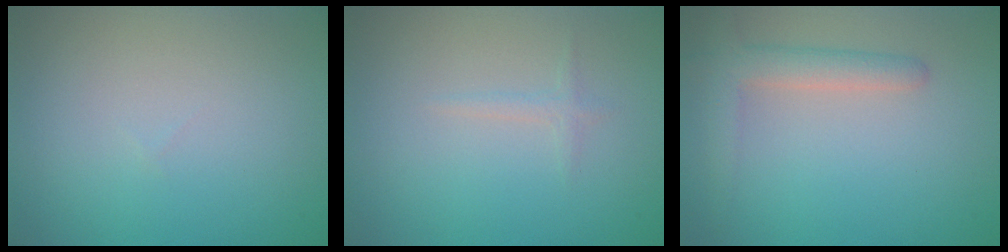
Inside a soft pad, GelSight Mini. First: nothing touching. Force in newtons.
{"total": 0.8, "press": 0.8, "slide": 0.1}
{"total": 2.9, "press": 2.9, "slide": 0.2}